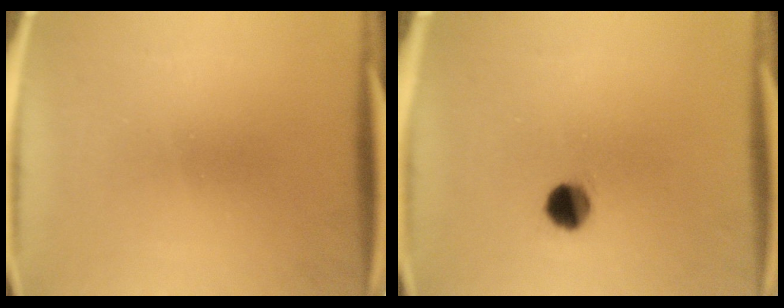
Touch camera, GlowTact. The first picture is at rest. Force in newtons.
{"total": 5.3}